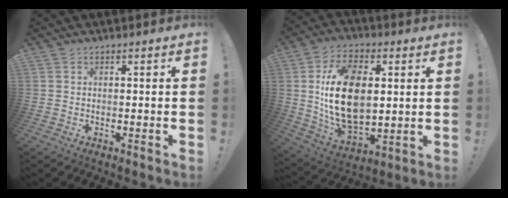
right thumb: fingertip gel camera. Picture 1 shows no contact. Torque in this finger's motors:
{"motor_torque": [1.66, 3.08, 0.43, 0.18, 0.71]}